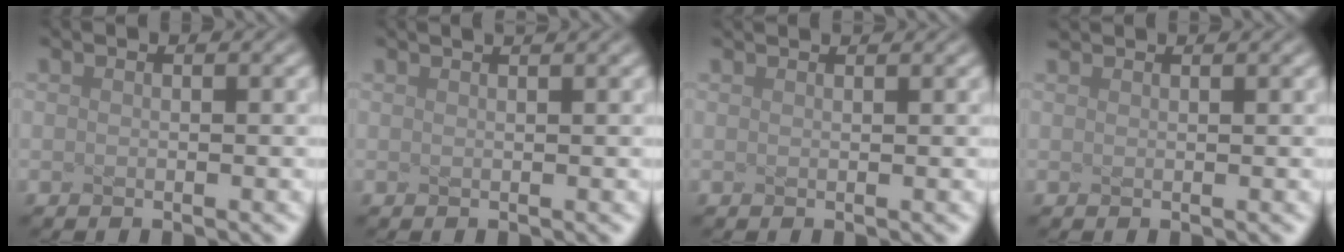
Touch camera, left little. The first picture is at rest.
{"total": 2.5, "force": [1.6, 1.0, 1.6], "torque": [0.001, 0.014, -0.010]}
{"total": 1.7, "force": [1.5, 0.5, 0.7], "torque": [-0.001, 0.007, 0.002]}
{"total": 1.2, "force": [1.1, 0.2, 0.2], "torque": [-0.001, 0.004, 0.012]}